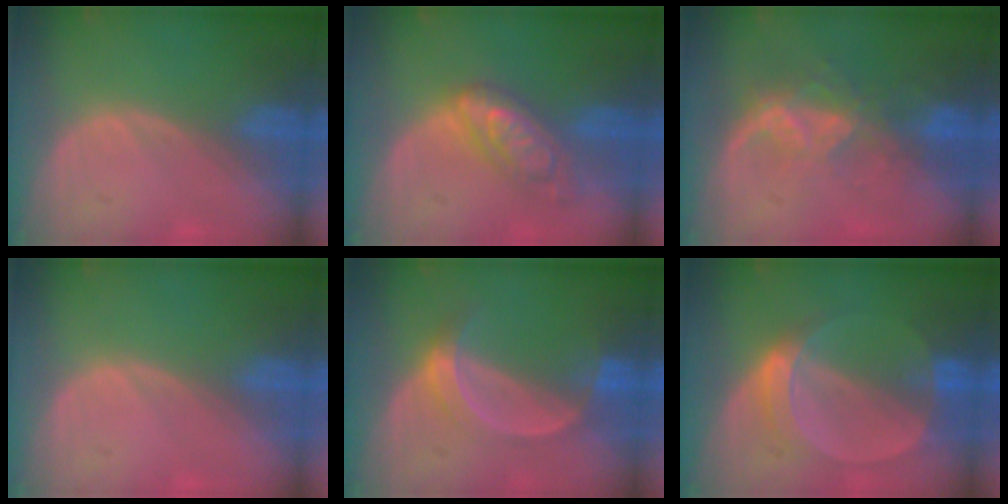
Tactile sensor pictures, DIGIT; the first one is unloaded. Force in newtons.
{"total": 6.4, "press": 6.4, "slide": 0.5}
{"total": 6.6, "press": 5.8, "slide": 3.1}
{"total": 0.0}
{"total": 5.1, "press": 4.7, "slide": 2.0}
{"total": 5.8, "press": 5.3, "slide": 2.3}